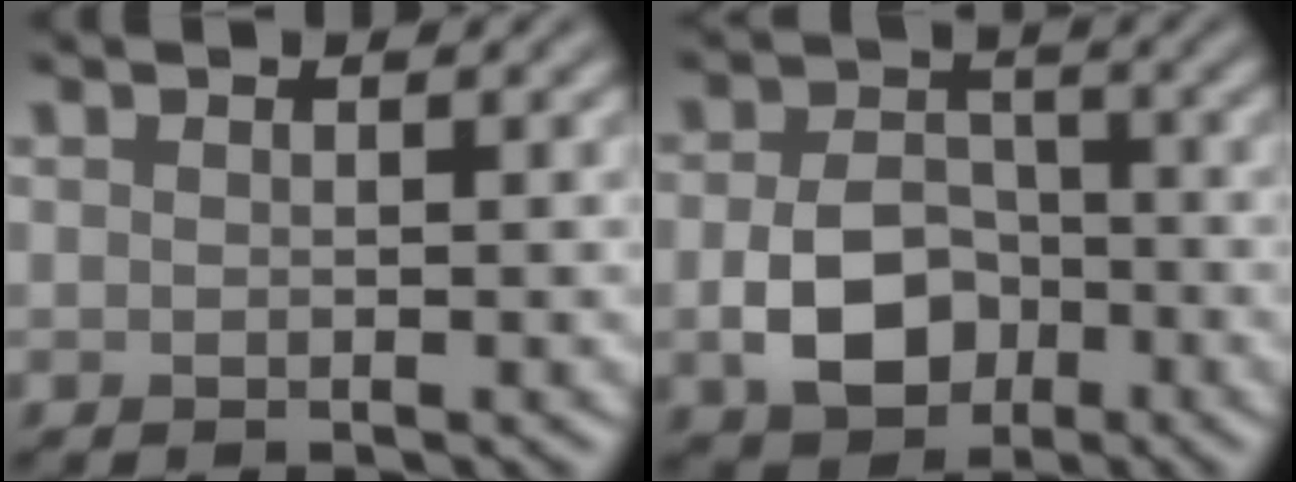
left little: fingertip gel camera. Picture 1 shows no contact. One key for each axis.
{"total": 5.6, "fx": -1.7, "fy": 4.1, "fz": 3.4, "tx": -0.060, "ty": -0.003, "tz": -0.032}